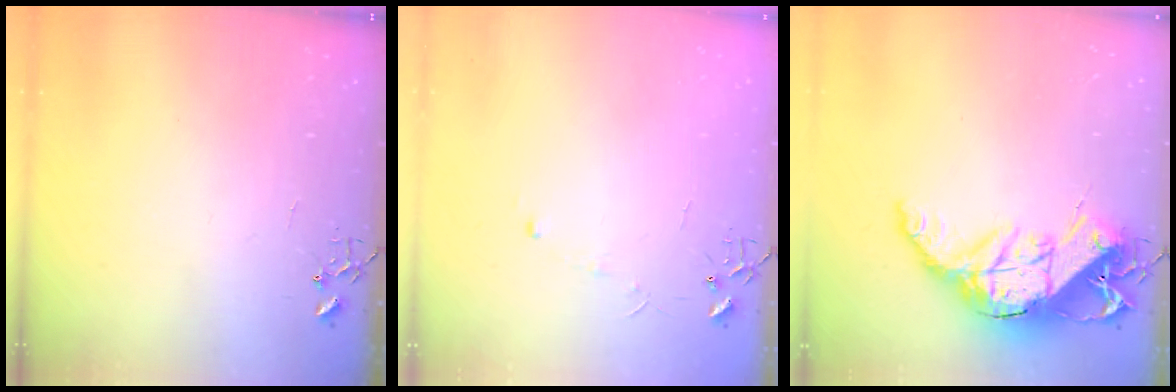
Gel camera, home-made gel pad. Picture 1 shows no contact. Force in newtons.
{"total": 3.9, "press": 3.8, "slide": 0.4}
{"total": 19.6, "press": 19.6, "slide": 1.2}